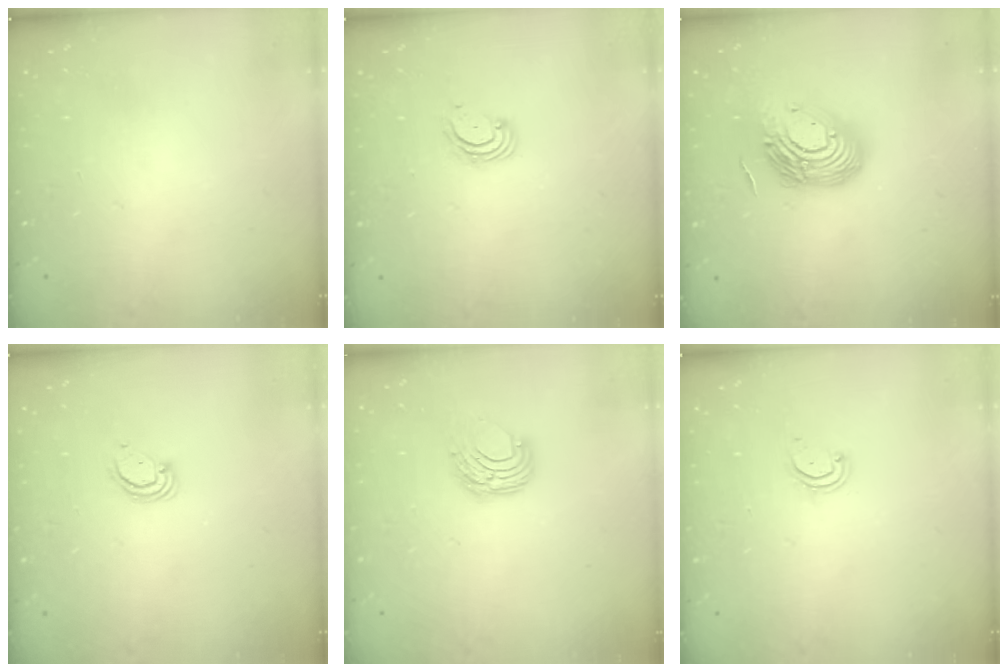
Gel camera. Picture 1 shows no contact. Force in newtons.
{"total": 3.1, "press": 3.1, "slide": 0.3}
{"total": 17.3, "press": 17.2, "slide": 1.2}
{"total": 3.4, "press": 3.4, "slide": 0.3}
{"total": 6.7, "press": 6.7, "slide": 0.5}
{"total": 2.5, "press": 2.5, "slide": 0.2}